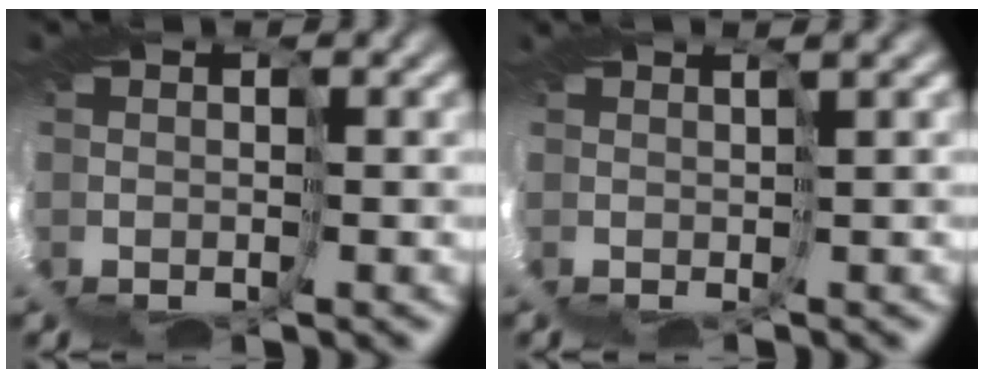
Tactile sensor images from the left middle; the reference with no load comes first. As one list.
[{"total": 3.3, "force": [0.1, -2.8, -1.9], "torque": [0.017, -0.006, 0.013]}]